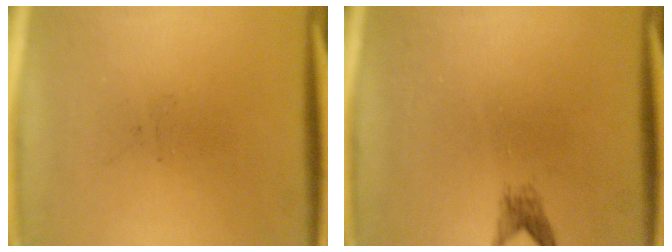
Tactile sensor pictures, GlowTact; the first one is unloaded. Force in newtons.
{"total": 1.5}